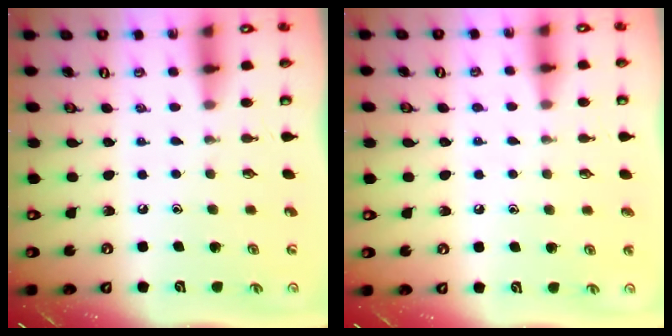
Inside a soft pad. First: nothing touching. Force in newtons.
{"total": 3.8, "press": 3.7, "slide": 0.4}